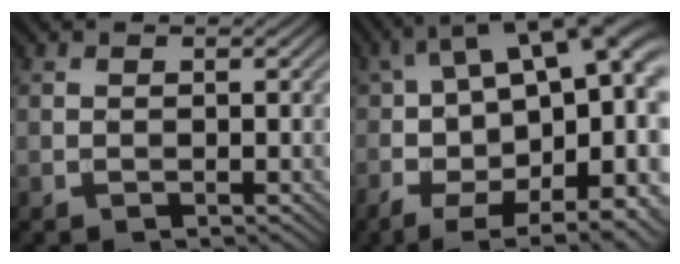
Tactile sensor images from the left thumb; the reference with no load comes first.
{"total": 18.3, "force": [-1.0, 9.9, 15.4], "torque": [-0.248, 0.000, 0.006]}